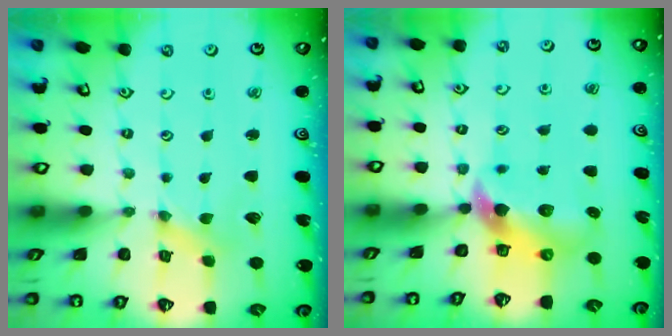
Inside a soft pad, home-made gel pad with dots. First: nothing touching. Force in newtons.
{"total": 8.3, "press": 8.2, "slide": 1.2}